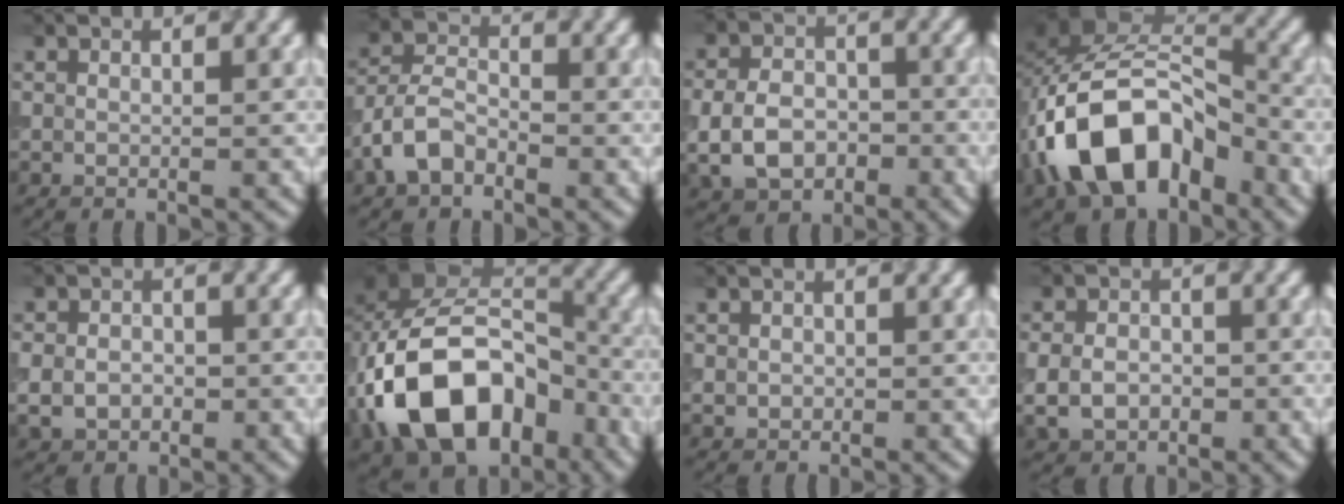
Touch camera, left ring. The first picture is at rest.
{"total": 3.9, "force": [-2.1, 2.3, 2.3], "torque": [-0.046, 0.008, -0.050]}
{"total": 5.7, "force": [-1.8, 4.2, 3.5], "torque": [-0.067, -0.003, -0.037]}
{"total": 11.2, "force": [-4.7, 6.9, 7.5], "torque": [-0.134, 0.015, -0.091]}
{"total": 3.5, "force": [-0.7, 2.8, 2.0], "torque": [-0.035, -0.006, -0.013]}
{"total": 13.6, "force": [-4.6, 9.1, 9.0], "torque": [-0.161, 0.009, -0.088]}
{"total": 0.9, "force": [0.0, 0.9, 0.4], "torque": [-0.002, -0.002, -0.002]}
{"total": 4.2, "force": [-1.1, 3.1, 2.5], "torque": [-0.041, -0.005, -0.022]}